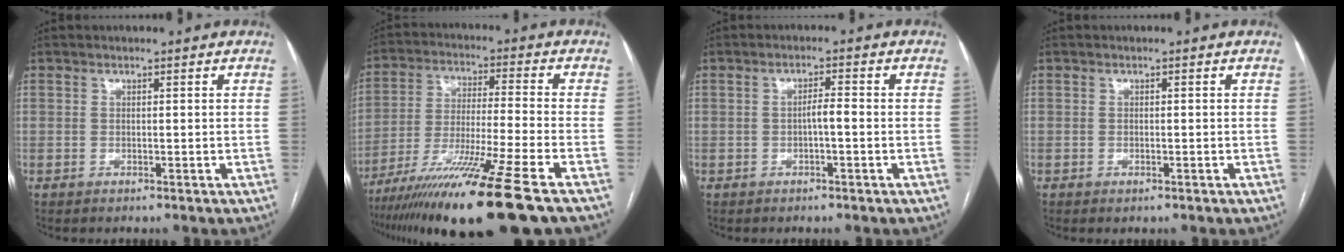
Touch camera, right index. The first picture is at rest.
{"total": 18.2, "force": [-12.8, -1.6, 12.9], "torque": [-0.224, -0.051, -0.221]}
{"total": 2.1, "force": [-0.6, 0.3, 2.0], "torque": [-0.032, 0.005, -0.010]}
{"total": 0.6, "force": [-0.4, 0.2, 0.4], "torque": [-0.006, 0.000, -0.004]}